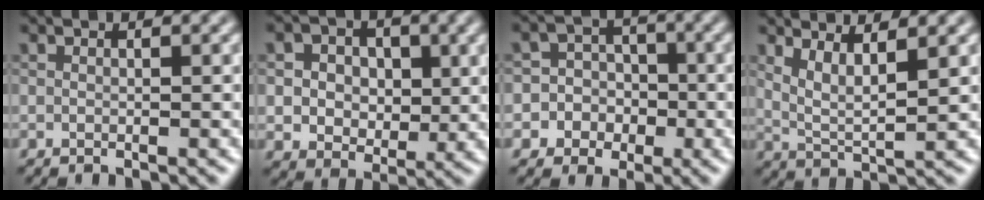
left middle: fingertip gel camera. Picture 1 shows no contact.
{"total": 6.2, "force": [1.3, 4.8, 3.6], "torque": [-0.067, 0.001, 0.008]}
{"total": 6.4, "force": [-2.0, 6.0, 0.7], "torque": [0.008, 0.005, -0.068]}
{"total": 3.6, "force": [2.1, 1.1, 2.8], "torque": [-0.057, -0.014, 0.039]}